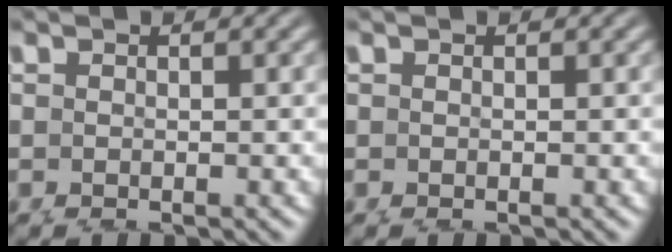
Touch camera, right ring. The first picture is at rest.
{"total": 0.0}